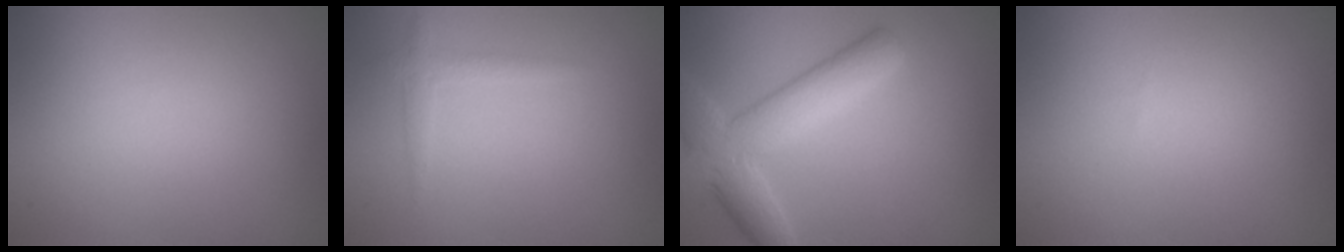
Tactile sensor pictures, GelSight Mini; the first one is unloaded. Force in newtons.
{"total": 1.3, "press": 1.3, "slide": 0.1}
{"total": 6.1, "press": 6.1, "slide": 0.3}
{"total": 0.0}